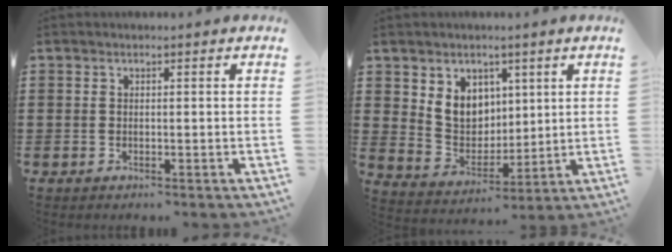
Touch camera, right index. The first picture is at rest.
{"total": 6.7, "force": [2.7, 5.7, 2.3], "torque": [-0.056, 0.000, 0.052]}